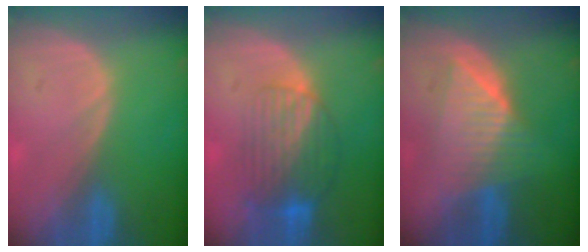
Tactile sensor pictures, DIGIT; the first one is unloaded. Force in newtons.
{"total": 8.4, "press": 7.1, "slide": 4.5}
{"total": 7.2, "press": 7.2, "slide": 0.2}